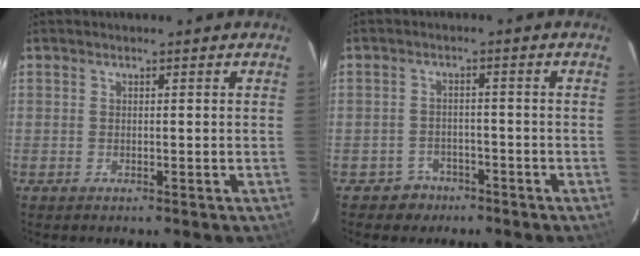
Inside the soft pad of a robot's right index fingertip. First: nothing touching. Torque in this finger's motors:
{"motor_torque": [0.17, -0.21, -0.01, -0.01]}